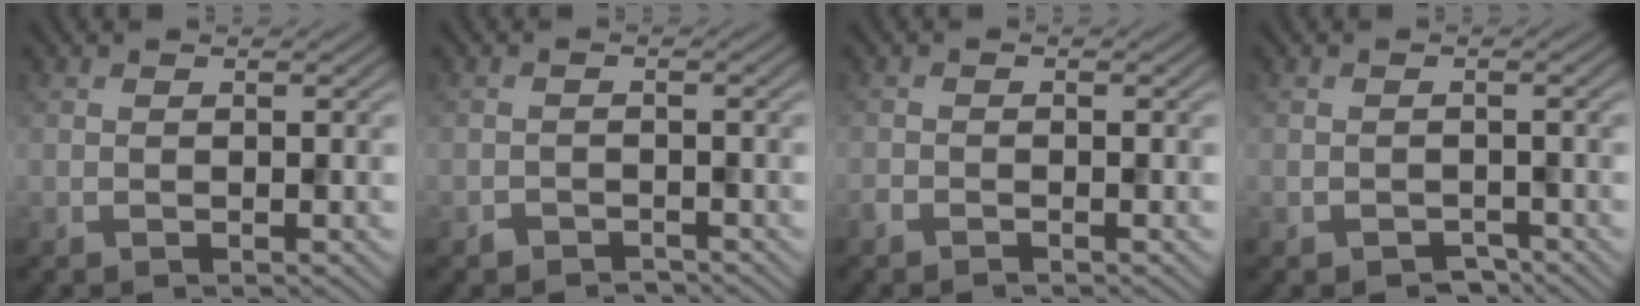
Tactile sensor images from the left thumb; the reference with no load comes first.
{"total": 1.6, "force": [-1.4, 0.7, 0.2], "torque": [-0.002, 0.001, -0.027]}
{"total": 1.0, "force": [-0.9, 0.2, 0.3], "torque": [-0.007, -0.002, -0.021]}
{"total": 1.7, "force": [-1.3, 0.9, 0.6], "torque": [-0.007, -0.003, -0.023]}